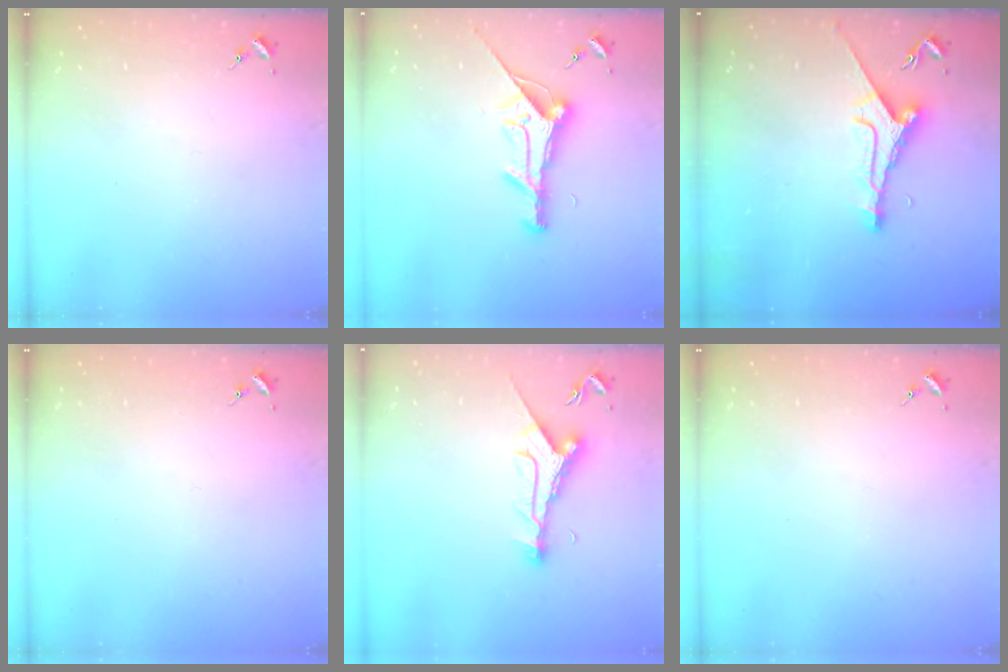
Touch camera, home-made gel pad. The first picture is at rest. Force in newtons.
{"total": 17.3, "press": 17.3, "slide": 0.7}
{"total": 9.1, "press": 9.1, "slide": 0.8}
{"total": 0.0}
{"total": 10.0, "press": 9.9, "slide": 0.7}
{"total": 0.0}